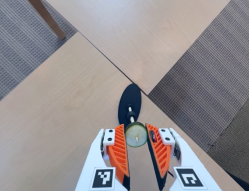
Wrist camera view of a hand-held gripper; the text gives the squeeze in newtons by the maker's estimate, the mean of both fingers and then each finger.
{"total": 8.2, "left": 8.4, "right": 8.1}